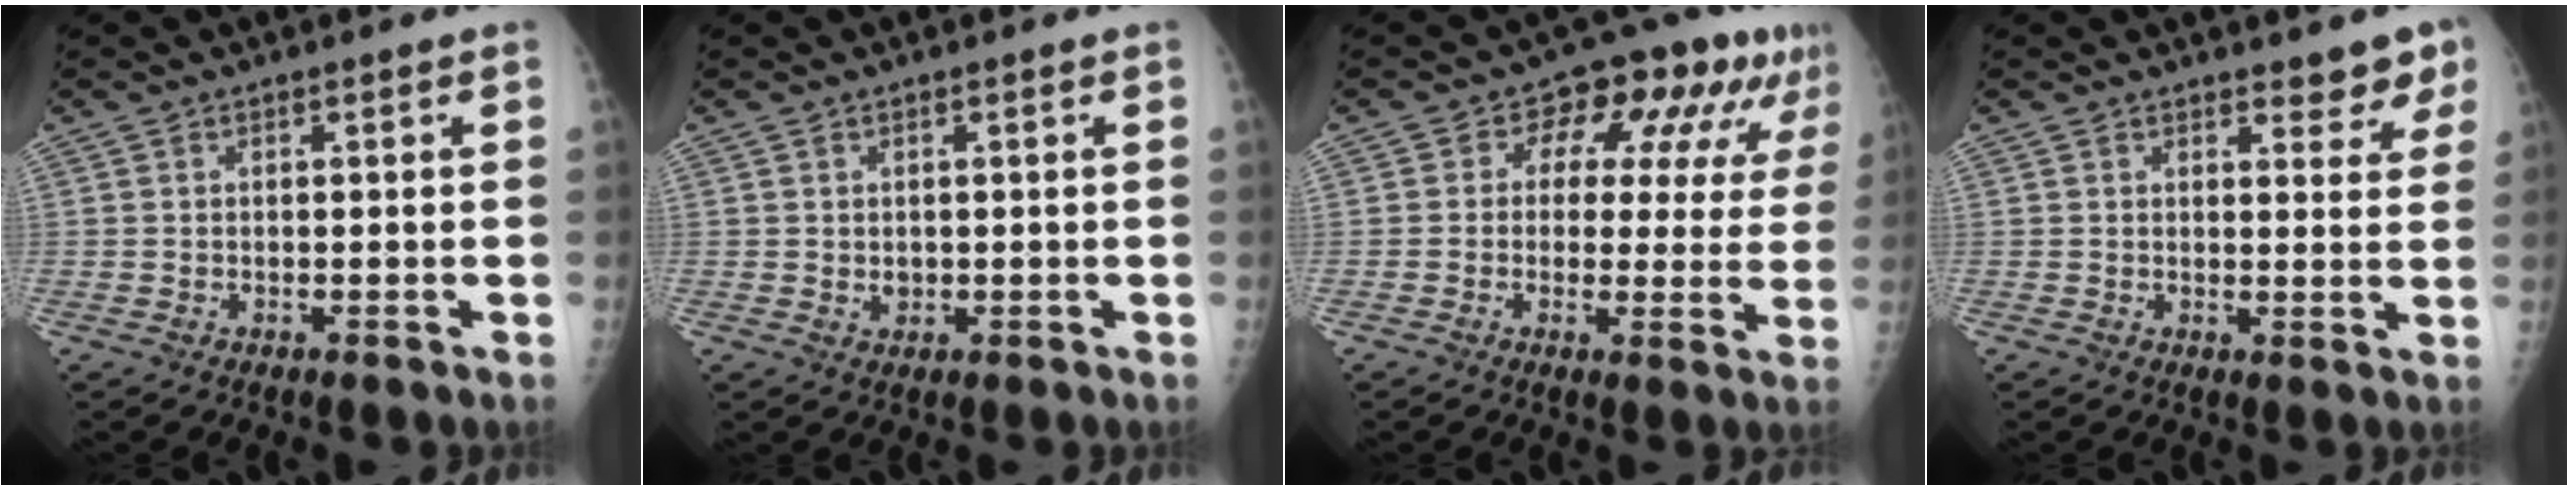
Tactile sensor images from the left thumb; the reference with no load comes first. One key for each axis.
{"total": 1.5, "fx": 0.0, "fy": 1.2, "fz": 0.8, "tx": -0.006, "ty": -0.001, "tz": 0.005}
{"total": 12.4, "fx": 5.3, "fy": 7.6, "fz": 8.3, "tx": -0.058, "ty": 0.008, "tz": 0.062}
{"total": 4.4, "fx": 3.5, "fy": 1.9, "fz": 2.0, "tx": 0.004, "ty": -0.020, "tz": 0.039}